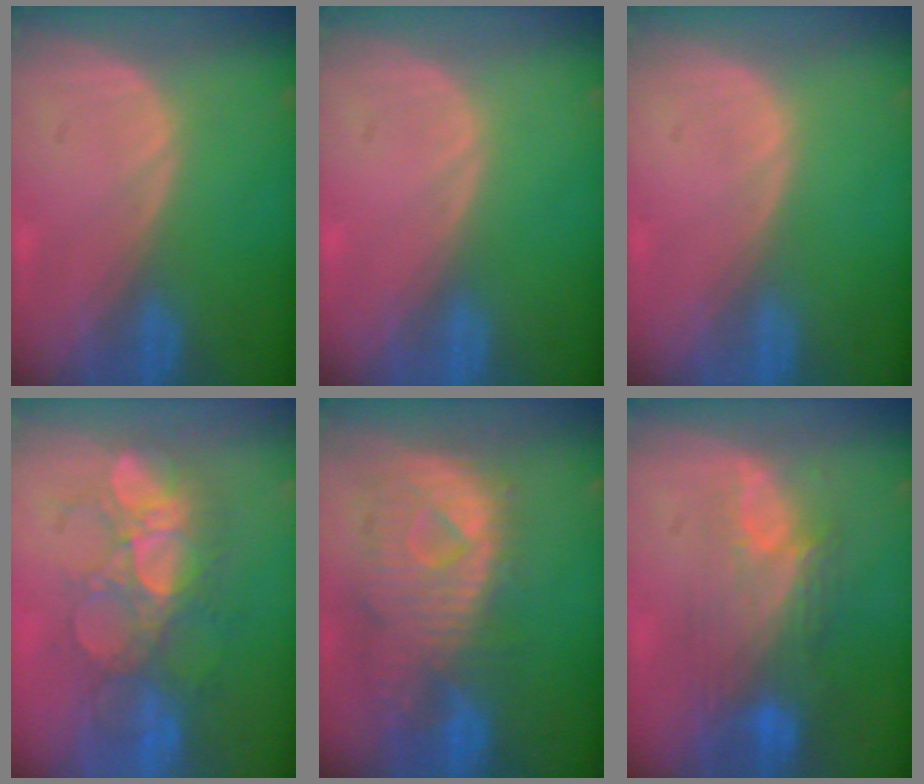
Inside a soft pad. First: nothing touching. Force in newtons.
{"total": 0.0}
{"total": 0.0}
{"total": 9.1, "press": 8.9, "slide": 1.9}
{"total": 11.5, "press": 9.9, "slide": 5.8}
{"total": 9.7, "press": 8.2, "slide": 5.2}